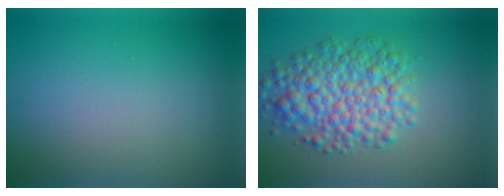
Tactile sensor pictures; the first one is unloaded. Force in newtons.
{"total": 6.8, "press": 6.8, "slide": 0.2}